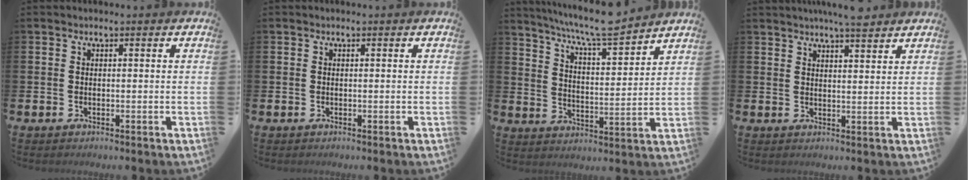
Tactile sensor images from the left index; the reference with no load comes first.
{"total": 0.0}
{"total": 8.5, "force": [8.0, 0.1, 2.9], "torque": [-0.079, -0.051, 0.141]}
{"total": 4.8, "force": [4.6, 0.1, 1.4], "torque": [-0.027, -0.021, 0.080]}